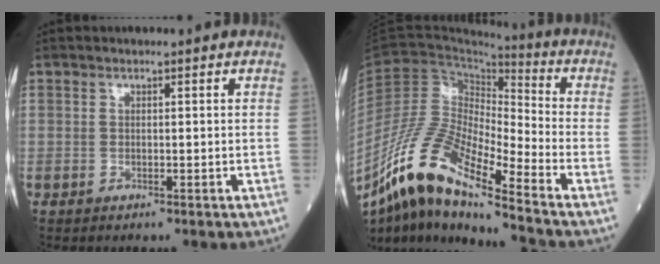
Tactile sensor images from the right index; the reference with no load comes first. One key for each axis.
{"total": 16.3, "fx": -11.5, "fy": 2.0, "fz": 11.4, "tx": -0.226, "ty": -0.005, "tz": -0.212}